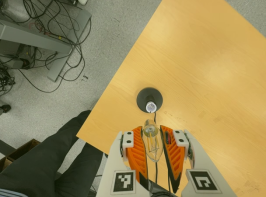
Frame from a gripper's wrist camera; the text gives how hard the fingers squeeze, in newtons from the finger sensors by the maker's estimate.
{"total": 22.6, "left": 24.3, "right": 21.0}